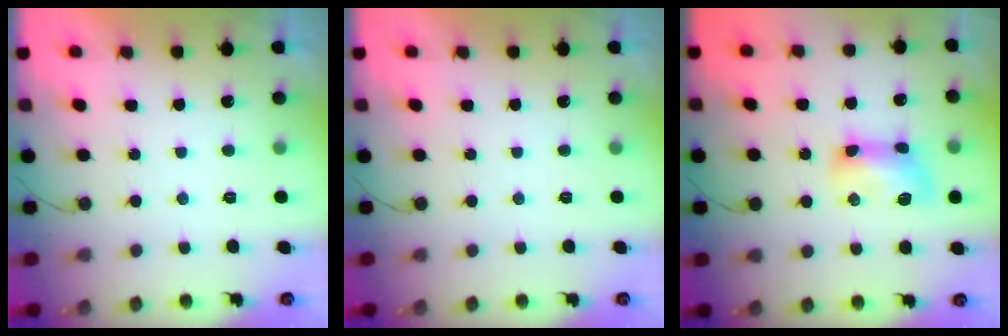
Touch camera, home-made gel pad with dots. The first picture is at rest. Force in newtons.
{"total": 0.0}
{"total": 10.3, "press": 10.2, "slide": 0.8}